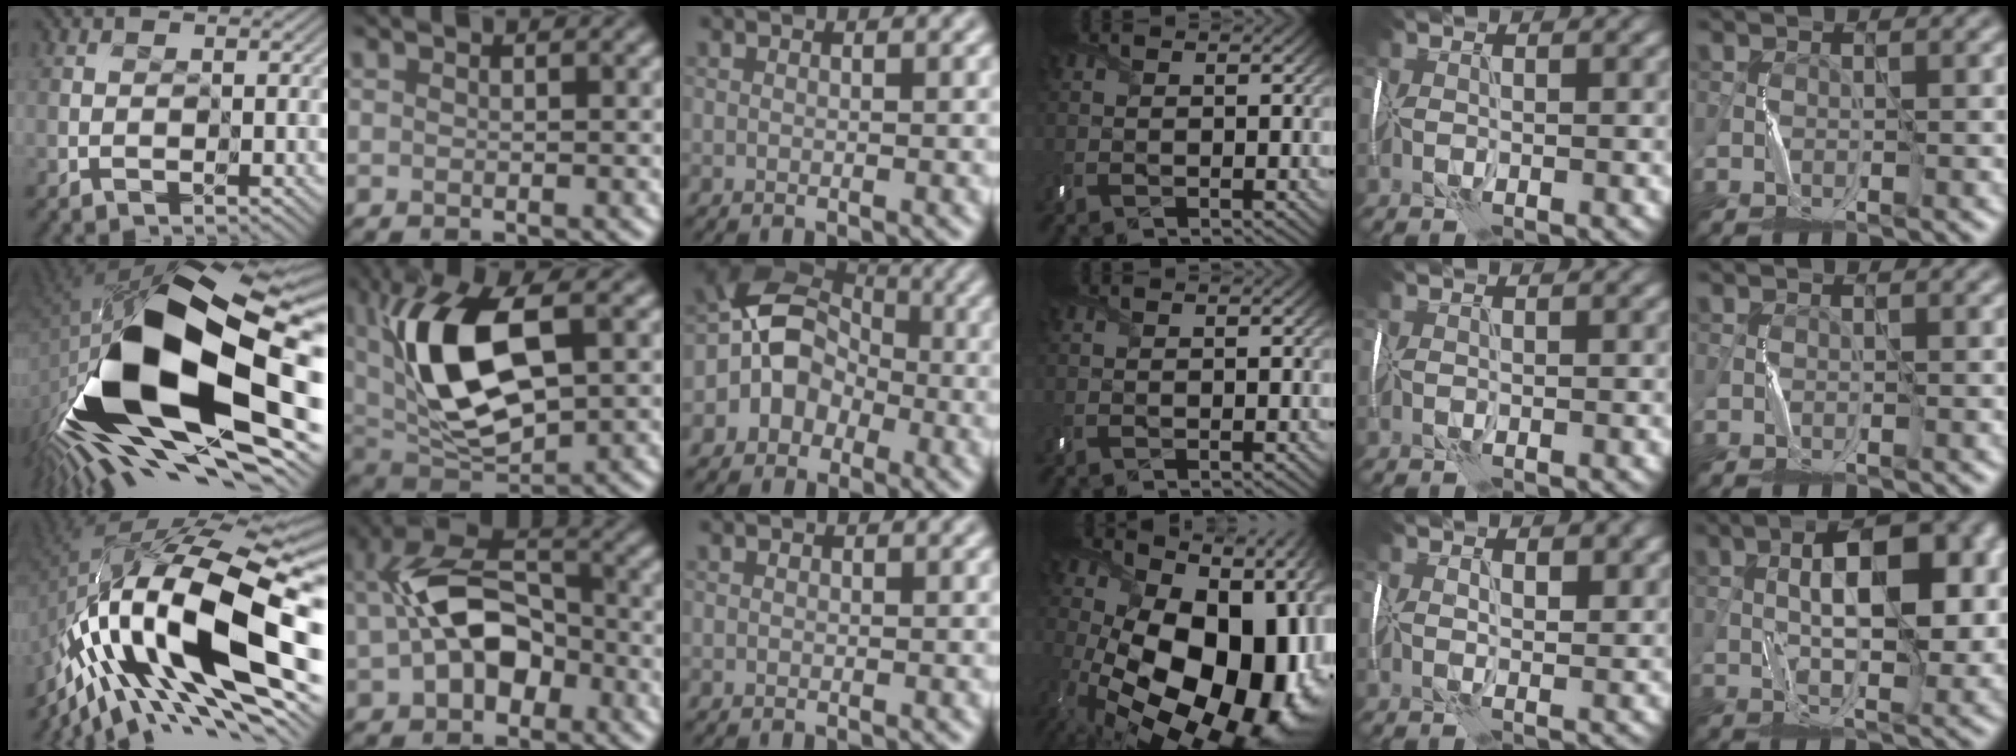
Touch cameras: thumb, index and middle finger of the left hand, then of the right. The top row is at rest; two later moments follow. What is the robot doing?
{"motion": "wrap", "object": "ribbon"}